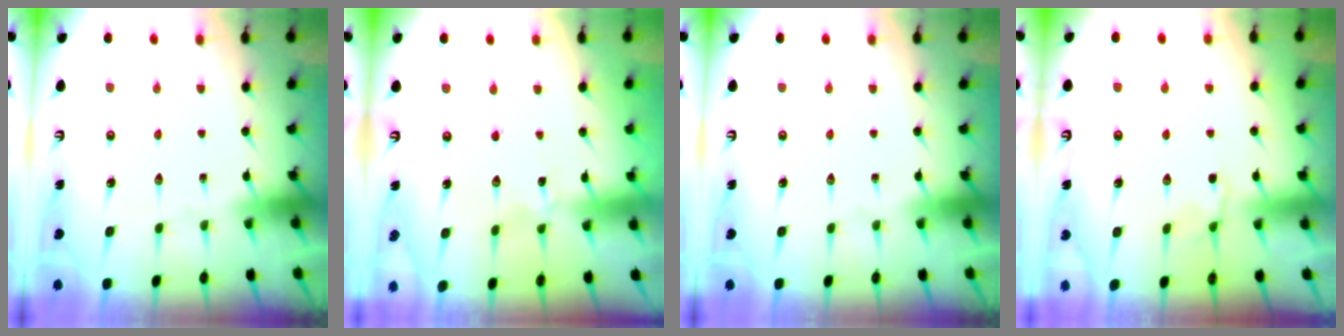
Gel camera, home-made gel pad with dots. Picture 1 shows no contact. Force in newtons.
{"total": 1.6, "press": 1.6, "slide": 0.2}
{"total": 0.0}
{"total": 3.0, "press": 2.5, "slide": 1.6}